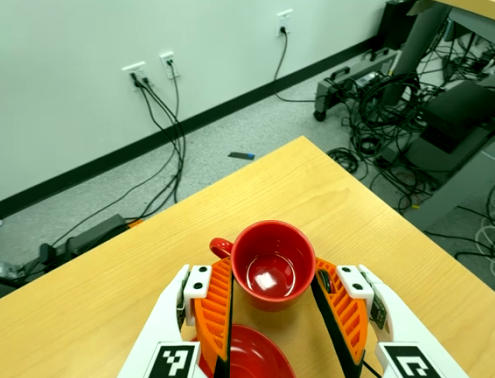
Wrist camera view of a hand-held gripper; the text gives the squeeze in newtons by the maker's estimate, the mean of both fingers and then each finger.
{"total": 1.0, "left": 2.0, "right": 0.0}